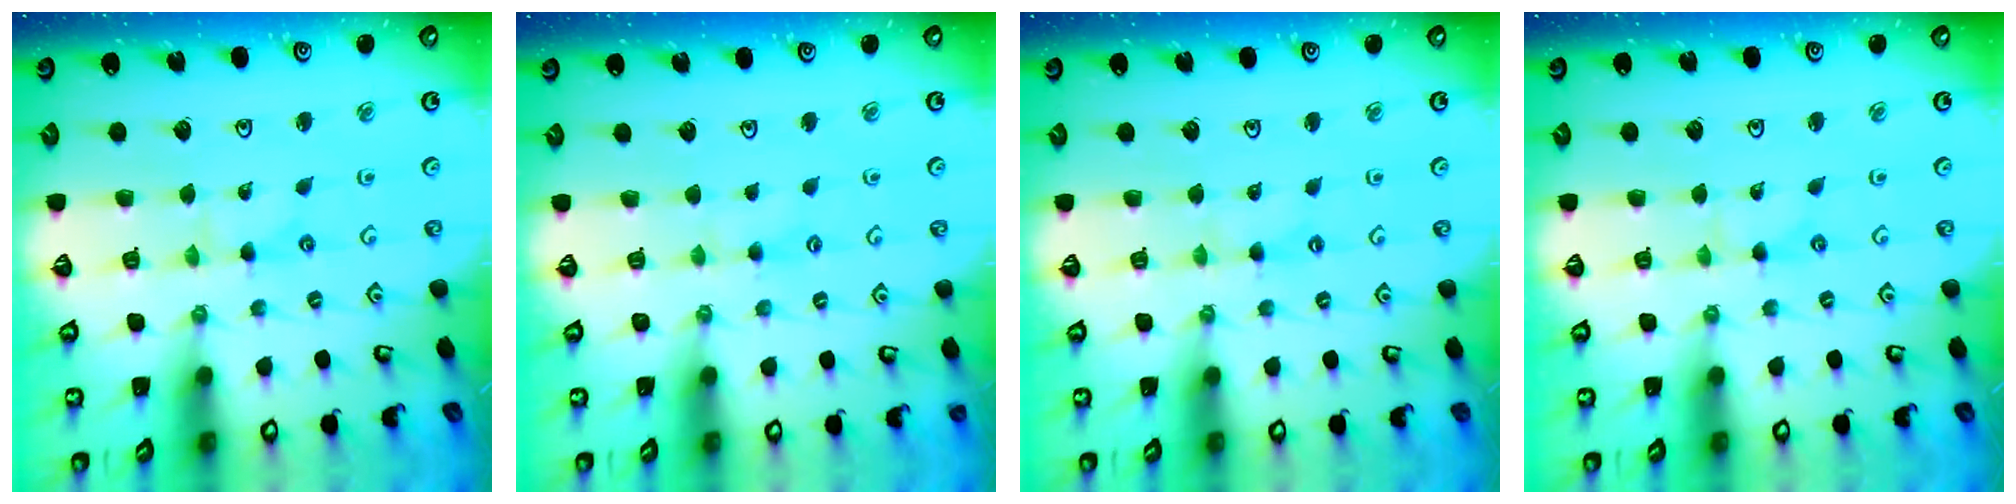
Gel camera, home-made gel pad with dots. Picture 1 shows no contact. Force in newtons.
{"total": 2.0, "press": 2.0, "slide": 0.3}
{"total": 1.1, "press": 1.0, "slide": 0.3}
{"total": 0.0}